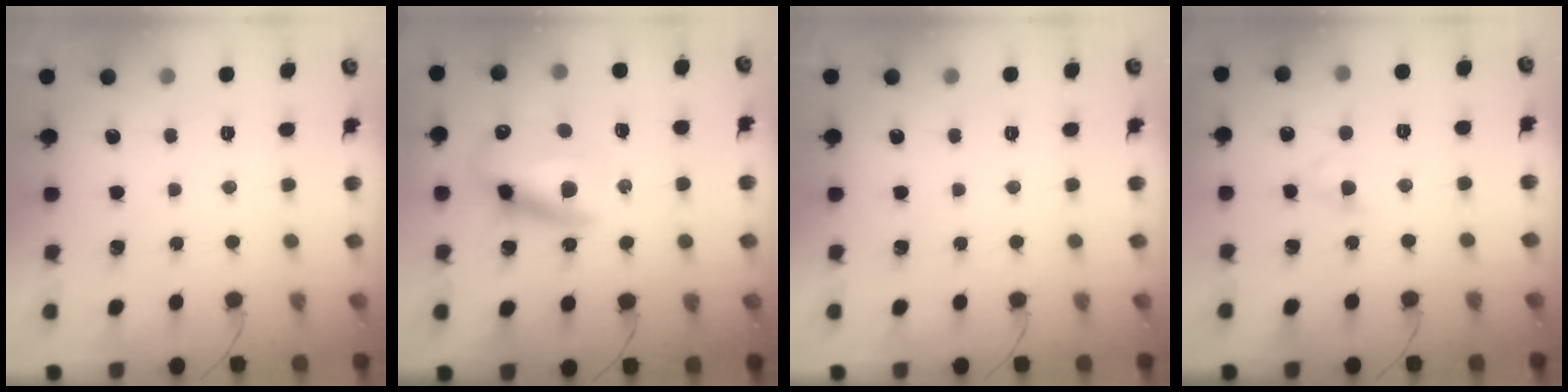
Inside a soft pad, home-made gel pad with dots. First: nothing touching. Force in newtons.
{"total": 16.1, "press": 15.6, "slide": 3.9}
{"total": 0.0}
{"total": 2.8, "press": 2.7, "slide": 0.8}